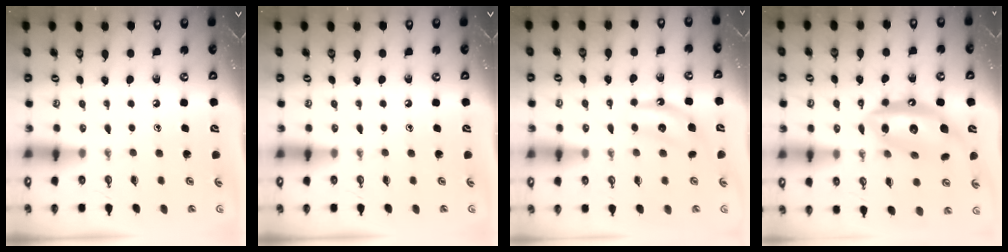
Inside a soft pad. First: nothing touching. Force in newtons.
{"total": 0.0}
{"total": 6.4, "press": 6.4, "slide": 1.1}
{"total": 16.6, "press": 16.5, "slide": 1.6}